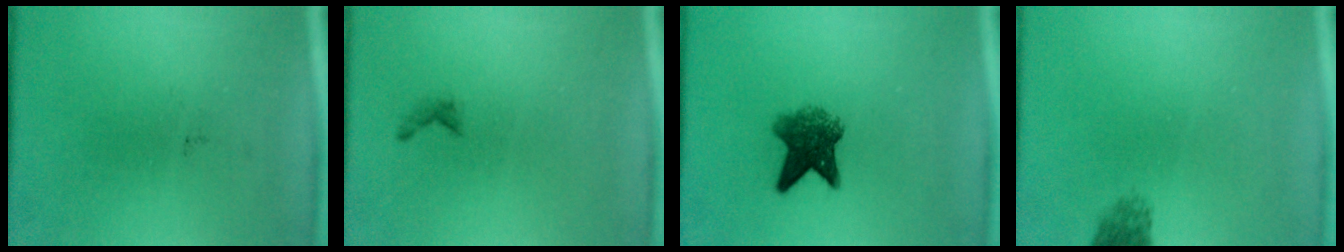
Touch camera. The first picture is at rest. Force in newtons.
{"total": 0.6}
{"total": 5.9}
{"total": 2.1}